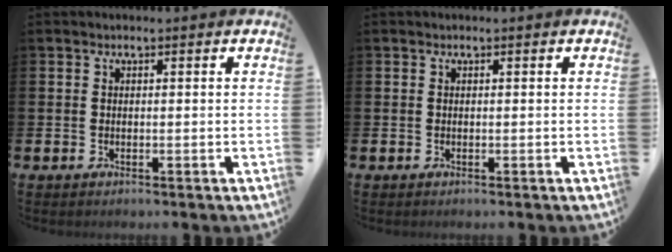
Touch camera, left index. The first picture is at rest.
{"total": 0.0}